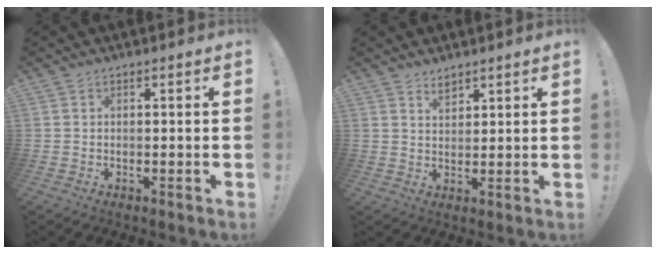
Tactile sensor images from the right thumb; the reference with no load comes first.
{"total": 4.1, "force": [3.3, 2.2, 1.0], "torque": [-0.008, -0.020, 0.060]}